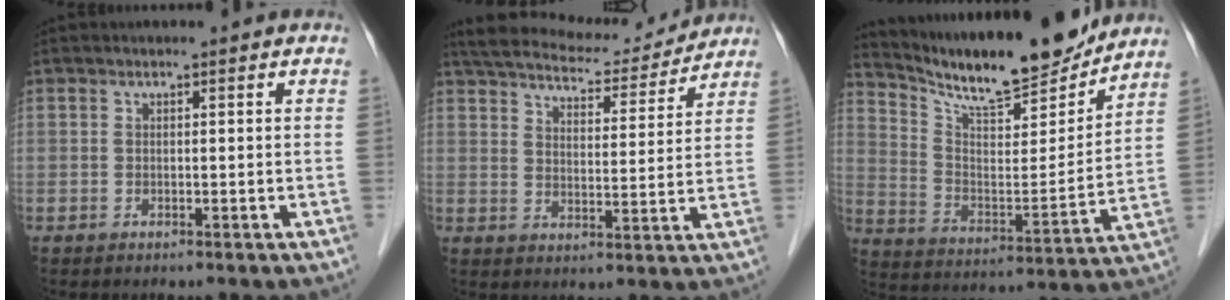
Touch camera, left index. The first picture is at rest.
{"total": 16.1, "force": [14.8, 3.5, 5.4], "torque": [-0.091, 0.020, 0.215]}
{"total": 17.9, "force": [16.3, 2.2, 6.9], "torque": [-0.128, -0.024, 0.263]}